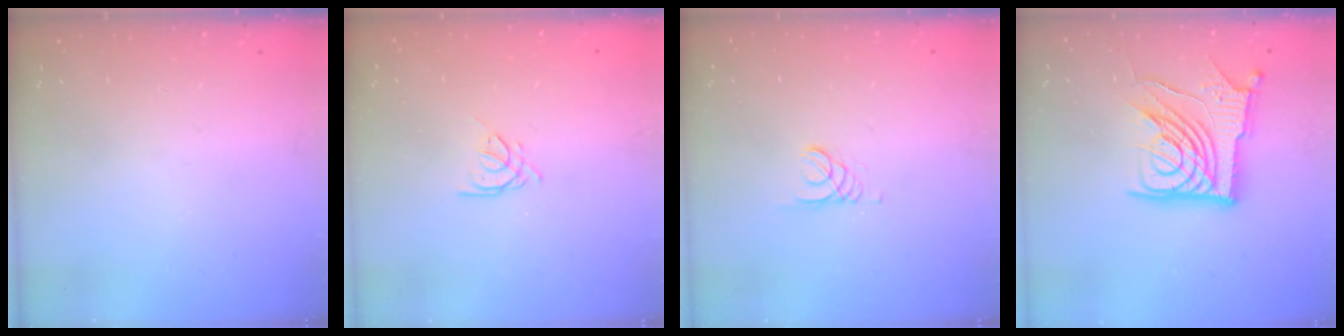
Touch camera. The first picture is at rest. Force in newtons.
{"total": 1.9, "press": 1.9, "slide": 0.4}
{"total": 1.5, "press": 1.5, "slide": 0.1}
{"total": 16.0, "press": 15.9, "slide": 1.8}